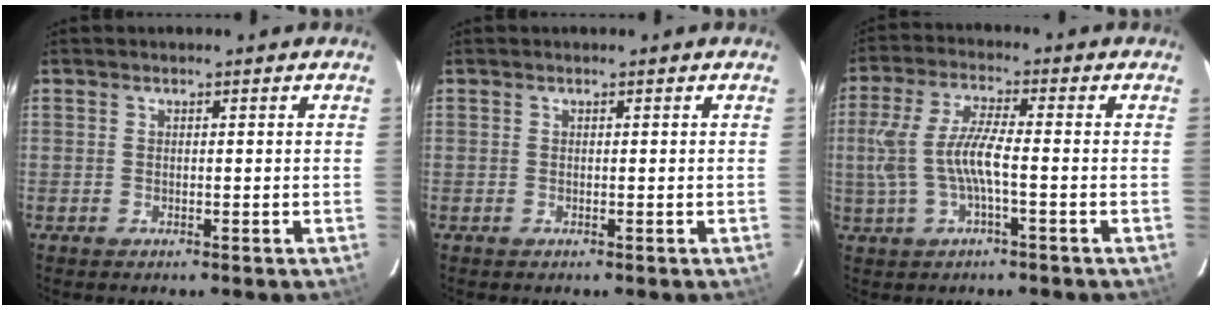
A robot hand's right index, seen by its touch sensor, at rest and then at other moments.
{"total": 0.0}
{"total": 8.6, "force": [-1.4, 1.8, 8.3], "torque": [-0.178, 0.004, -0.021]}